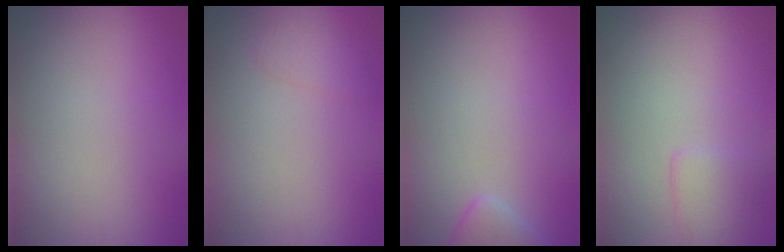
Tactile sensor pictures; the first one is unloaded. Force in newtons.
{"total": 1.3, "press": 1.3, "slide": 0.1}
{"total": 2.0, "press": 2.0, "slide": 0.2}
{"total": 1.6, "press": 1.6, "slide": 0.1}